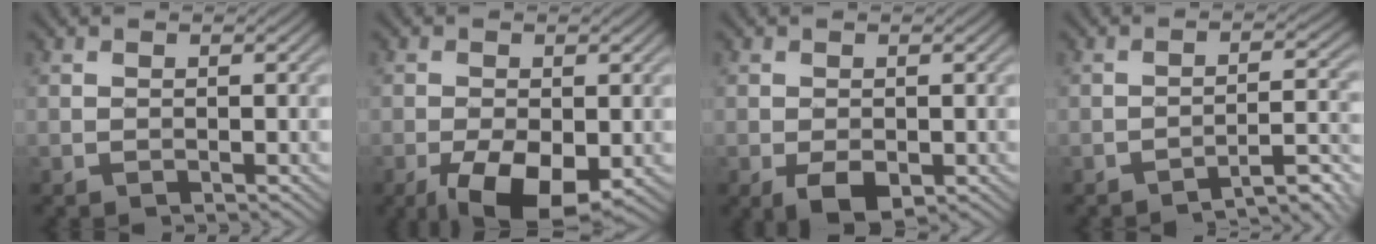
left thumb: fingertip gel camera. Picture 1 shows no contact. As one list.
[{"total": 8.3, "force": [-3.5, 4.1, 6.3], "torque": [-0.120, -0.017, -0.055]}, {"total": 3.4, "force": [-1.3, 2.1, 2.3], "torque": [-0.050, -0.011, -0.021]}, {"total": 5.2, "force": [-4.2, 0.7, 3.0], "torque": [-0.039, 0.022, -0.063]}]